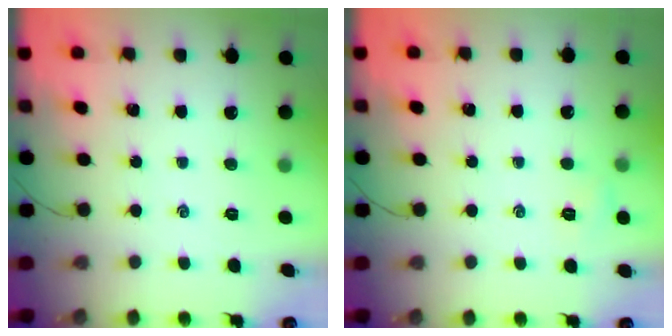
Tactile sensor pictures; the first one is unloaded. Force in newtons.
{"total": 2.8, "press": 2.7, "slide": 0.8}